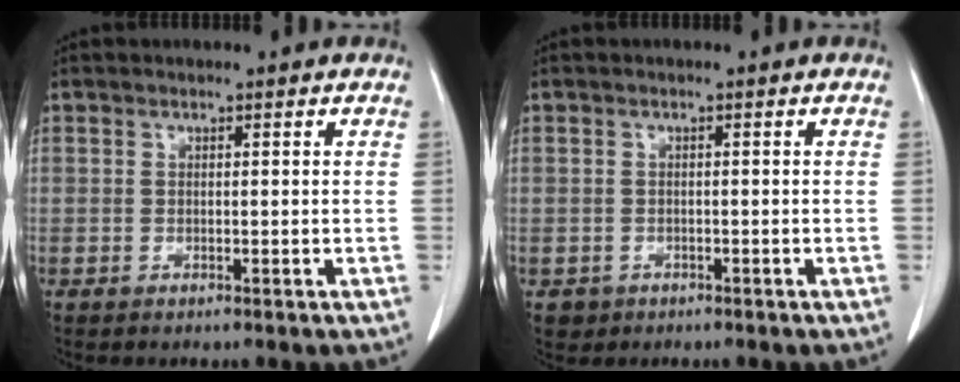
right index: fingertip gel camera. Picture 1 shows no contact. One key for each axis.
{"total": 1.7, "fx": -0.8, "fy": 1.5, "fz": 0.0, "tx": -0.004, "ty": 0.006, "tz": -0.009}